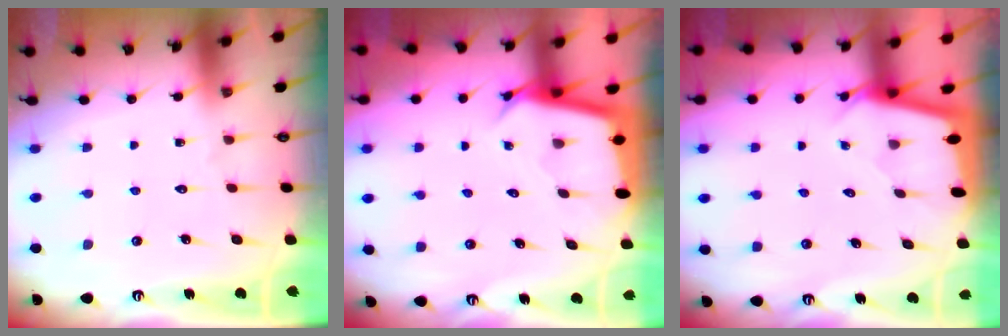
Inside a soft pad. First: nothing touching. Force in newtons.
{"total": 3.0, "press": 3.0, "slide": 0.2}
{"total": 2.0, "press": 2.0, "slide": 0.1}